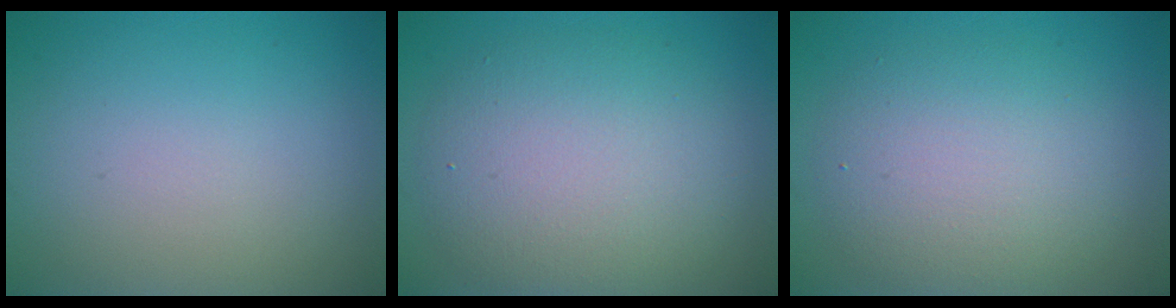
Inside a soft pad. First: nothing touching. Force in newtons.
{"total": 7.1, "press": 7.1, "slide": 0.3}
{"total": 5.6, "press": 5.6, "slide": 0.2}